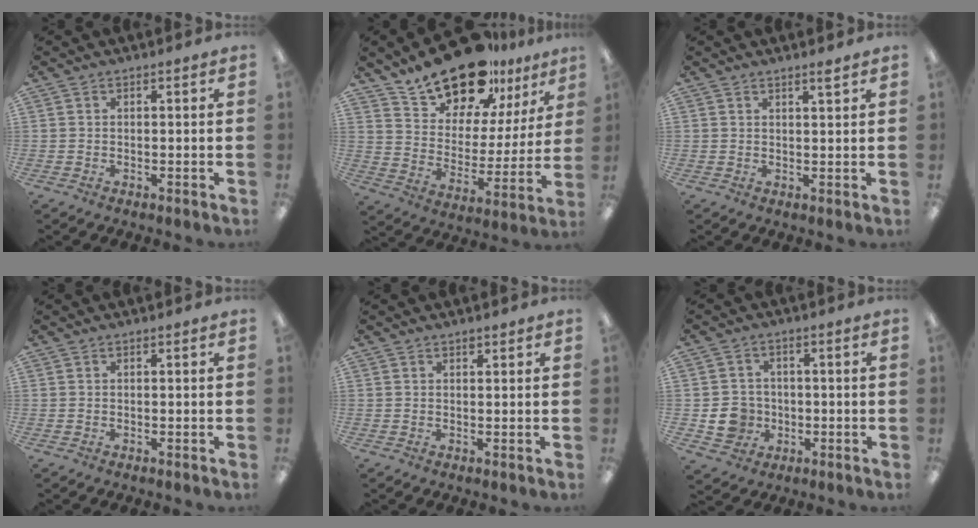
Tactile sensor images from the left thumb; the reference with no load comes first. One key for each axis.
{"total": 19.5, "fx": 16.1, "fy": 8.2, "fz": 7.3, "tx": -0.129, "ty": -0.119, "tz": 0.288}
{"total": 1.9, "fx": 1.6, "fy": 0.0, "fz": 0.9, "tx": -0.013, "ty": -0.006, "tz": 0.028}
{"total": 0.0}
{"total": 0.9, "fx": 0.8, "fy": 0.4, "fz": 0.3, "tx": 0.002, "ty": -0.003, "tz": 0.012}
{"total": 7.4, "fx": -1.5, "fy": 6.8, "fz": 2.5, "tx": -0.055, "ty": 0.013, "tz": -0.024}